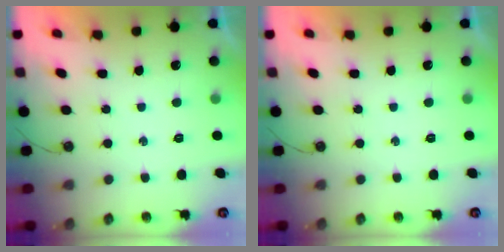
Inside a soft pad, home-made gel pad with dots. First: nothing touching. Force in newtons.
{"total": 0.0}